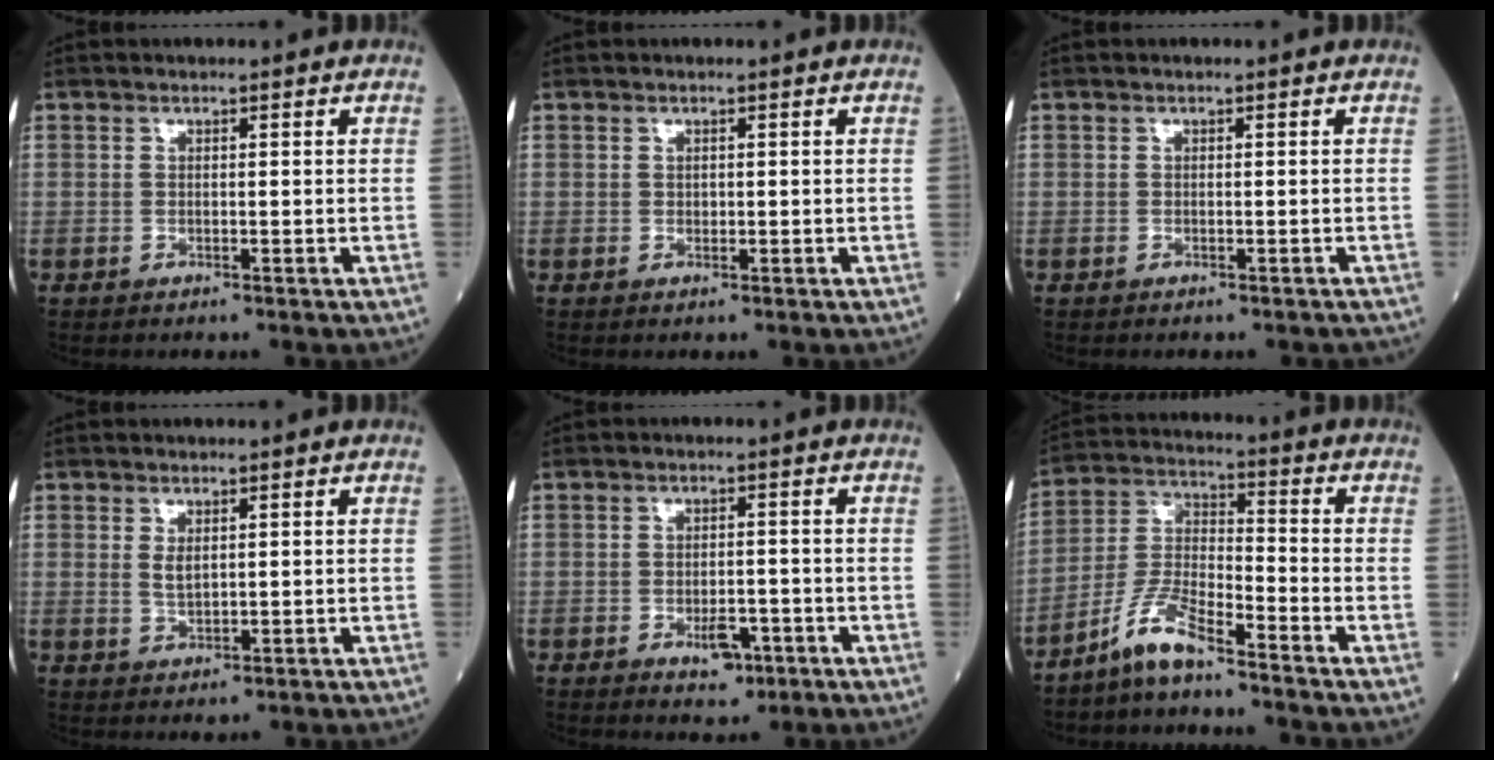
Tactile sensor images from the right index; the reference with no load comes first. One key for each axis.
{"total": 0.5, "fx": 0.1, "fy": 0.4, "fz": 0.3, "tx": -0.002, "ty": 0.000, "tz": 0.002}
{"total": 0.6, "fx": -0.5, "fy": 0.3, "fz": 0.1, "tx": -0.001, "ty": 0.001, "tz": -0.009}
{"total": 2.1, "fx": 0.7, "fy": 0.9, "fz": 1.7, "tx": -0.033, "ty": -0.007, "tz": 0.019}
{"total": 3.8, "fx": -1.8, "fy": 2.0, "fz": 2.7, "tx": -0.038, "ty": 0.004, "tz": -0.018}
{"total": 7.7, "fx": -6.1, "fy": 1.1, "fz": 4.6, "tx": -0.104, "ty": -0.007, "tz": -0.126}